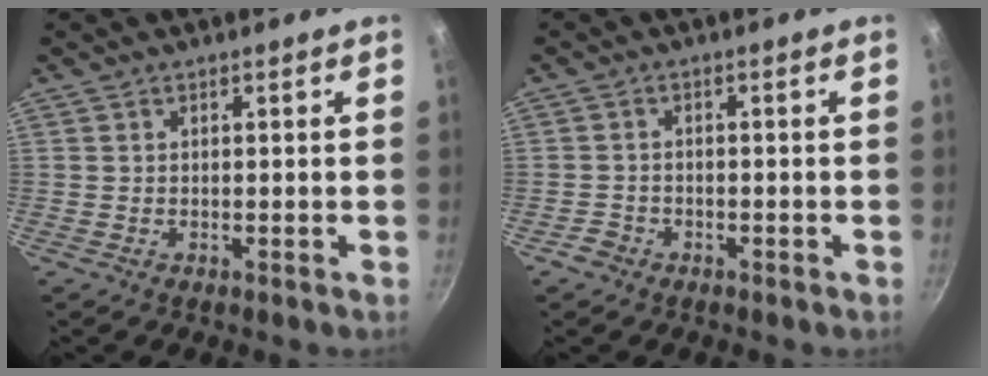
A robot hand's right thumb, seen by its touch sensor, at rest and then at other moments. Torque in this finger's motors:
{"motor_torque": [-0.23, 0.05, 0.02, 0.22, 0.01]}